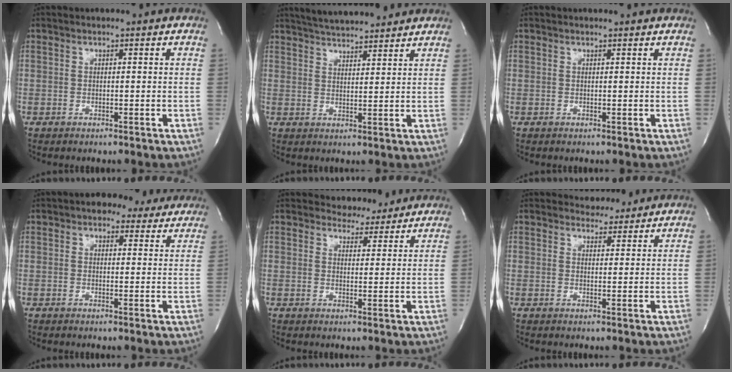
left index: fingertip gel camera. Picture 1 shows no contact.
{"total": 11.8, "force": [10.8, 1.6, 4.3], "torque": [-0.073, 0.019, 0.160]}
{"total": 1.9, "force": [1.8, 0.3, 0.4], "torque": [-0.013, 0.008, 0.020]}
{"total": 5.9, "force": [4.6, 3.2, 2.0], "torque": [-0.018, 0.017, 0.051]}
{"total": 4.7, "force": [4.4, 1.5, -0.1], "torque": [0.003, -0.003, 0.055]}
{"total": 3.5, "force": [3.3, 1.2, 0.0], "torque": [-0.003, 0.001, 0.045]}